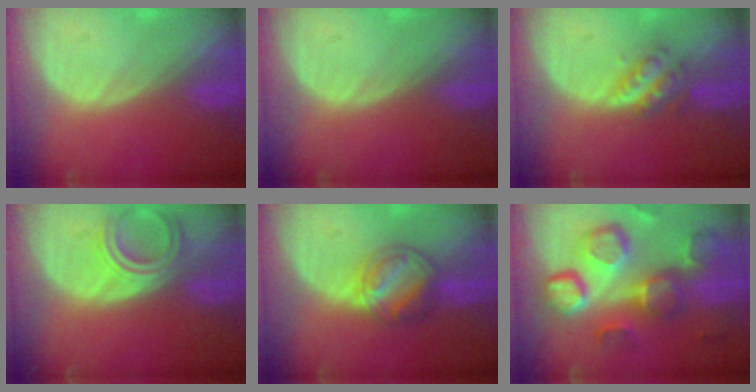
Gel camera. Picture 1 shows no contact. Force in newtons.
{"total": 0.0}
{"total": 4.8, "press": 4.4, "slide": 1.8}
{"total": 5.9, "press": 5.3, "slide": 2.6}
{"total": 6.2, "press": 6.1, "slide": 1.3}
{"total": 13.0, "press": 11.4, "slide": 6.4}